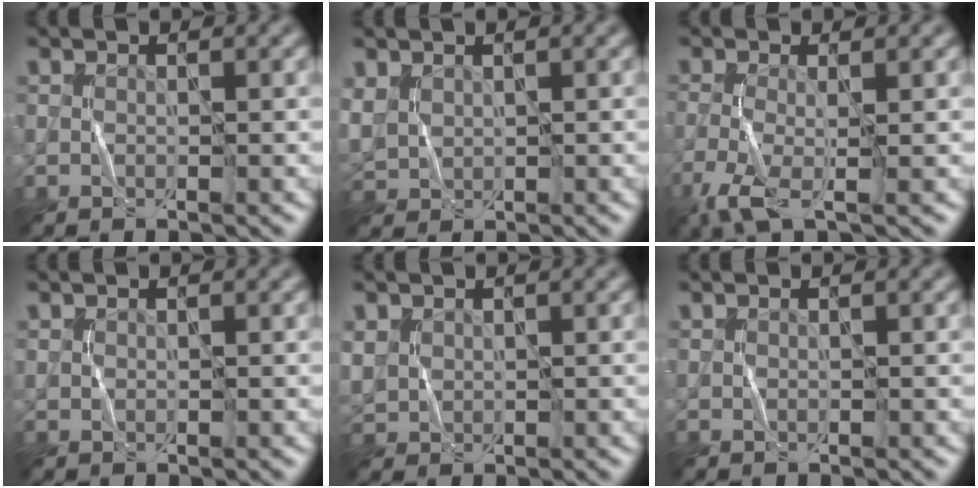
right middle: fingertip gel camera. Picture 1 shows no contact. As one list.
[{"total": 2.5, "force": [1.2, 1.8, 1.2], "torque": [-0.037, 0.001, 0.029]}, {"total": 3.8, "force": [-1.8, 0.9, 3.2], "torque": [-0.080, -0.009, -0.044]}, {"total": 0.5, "force": [0.4, 0.3, 0.1], "torque": [-0.004, 0.001, 0.013]}, {"total": 2.0, "force": [0.9, 1.7, 0.7], "torque": [-0.024, 0.001, 0.023]}, {"total": 0.0}]